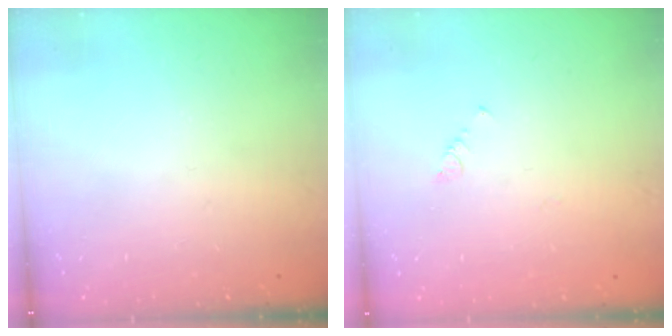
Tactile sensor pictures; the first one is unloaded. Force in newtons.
{"total": 1.0, "press": 0.9, "slide": 0.3}